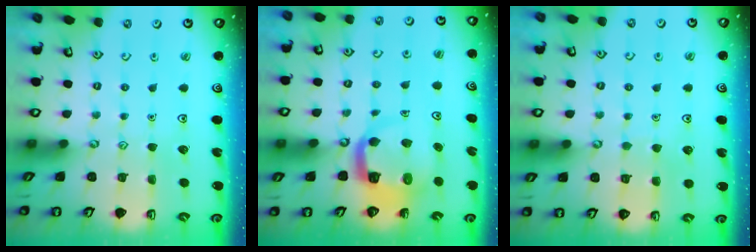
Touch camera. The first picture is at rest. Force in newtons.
{"total": 6.6, "press": 6.5, "slide": 0.9}
{"total": 3.5, "press": 3.5, "slide": 0.2}